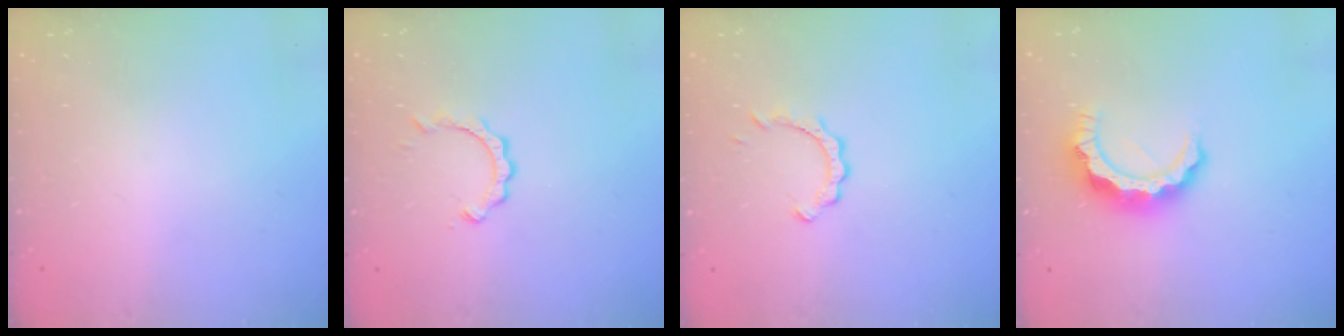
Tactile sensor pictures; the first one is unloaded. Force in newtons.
{"total": 2.7, "press": 2.7, "slide": 0.3}
{"total": 3.8, "press": 3.7, "slide": 0.2}
{"total": 9.2, "press": 9.2, "slide": 1.2}